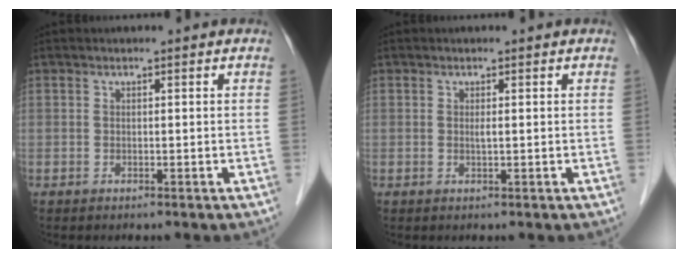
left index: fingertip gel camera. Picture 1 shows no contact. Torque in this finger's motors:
{"motor_torque": [0.08, 0.04, 0.00, 0.00]}